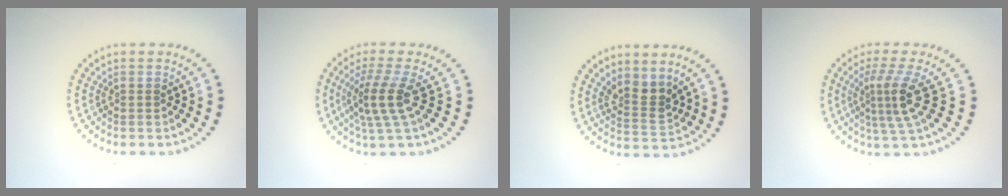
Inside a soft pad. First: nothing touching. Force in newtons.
{"total": 3.6, "press": 2.7, "slide": 2.5}
{"total": 2.6, "press": 2.2, "slide": 1.5}
{"total": 3.8, "press": 2.6, "slide": 2.8}